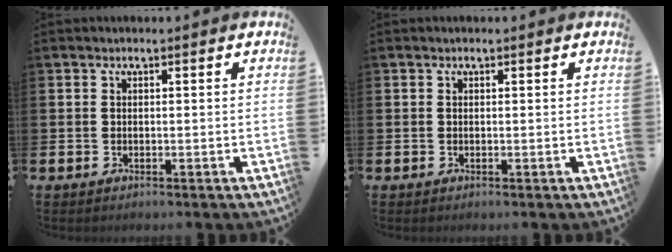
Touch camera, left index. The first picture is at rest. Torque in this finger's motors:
{"motor_torque": [0.63, -0.73, -0.06, 0.00]}